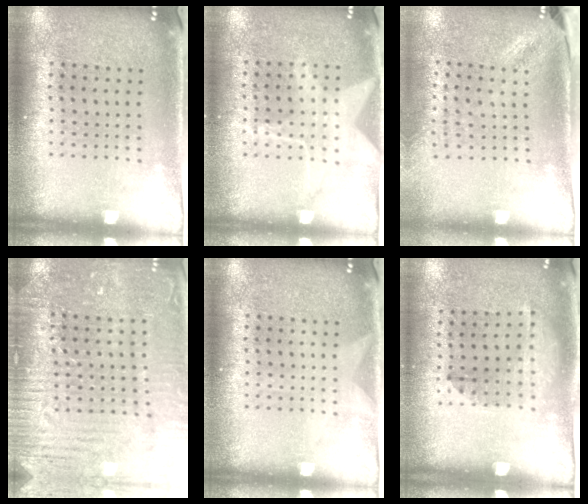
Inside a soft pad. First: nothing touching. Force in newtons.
{"total": 1.3, "press": 1.2, "slide": 0.3}
{"total": 1.8, "press": 1.4, "slide": 1.2}
{"total": 3.3, "press": 3.3, "slide": 0.4}
{"total": 0.6, "press": 0.6, "slide": 0.1}
{"total": 1.3, "press": 0.8, "slide": 1.0}